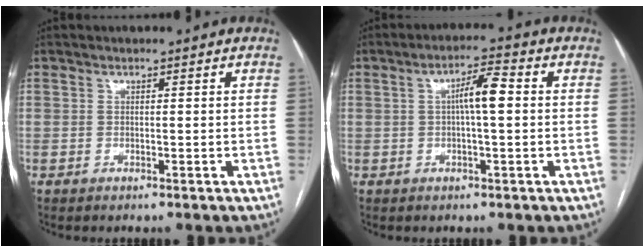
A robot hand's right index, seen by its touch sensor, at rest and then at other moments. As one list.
[{"total": 5.2, "force": [0.5, 0.7, 5.2], "torque": [-0.093, 0.013, 0.005]}]